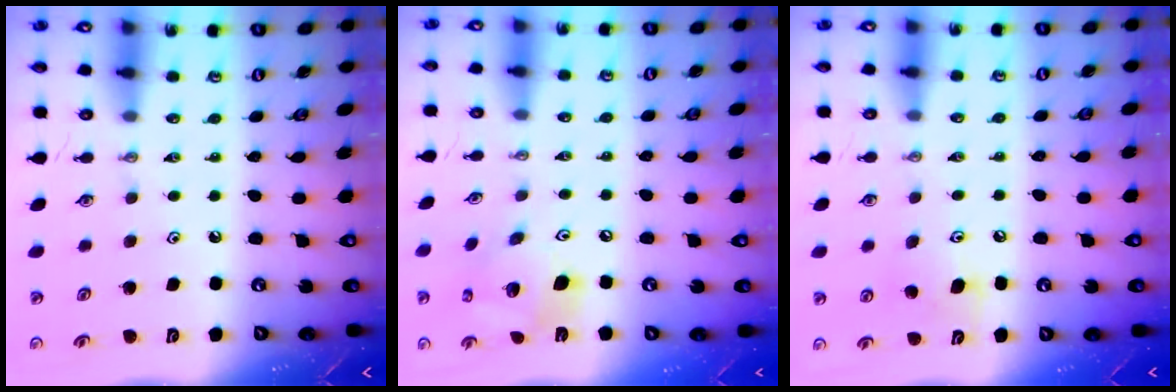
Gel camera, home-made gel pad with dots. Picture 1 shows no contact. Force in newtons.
{"total": 15.2, "press": 15.1, "slide": 2.1}
{"total": 7.4, "press": 7.1, "slide": 2.2}